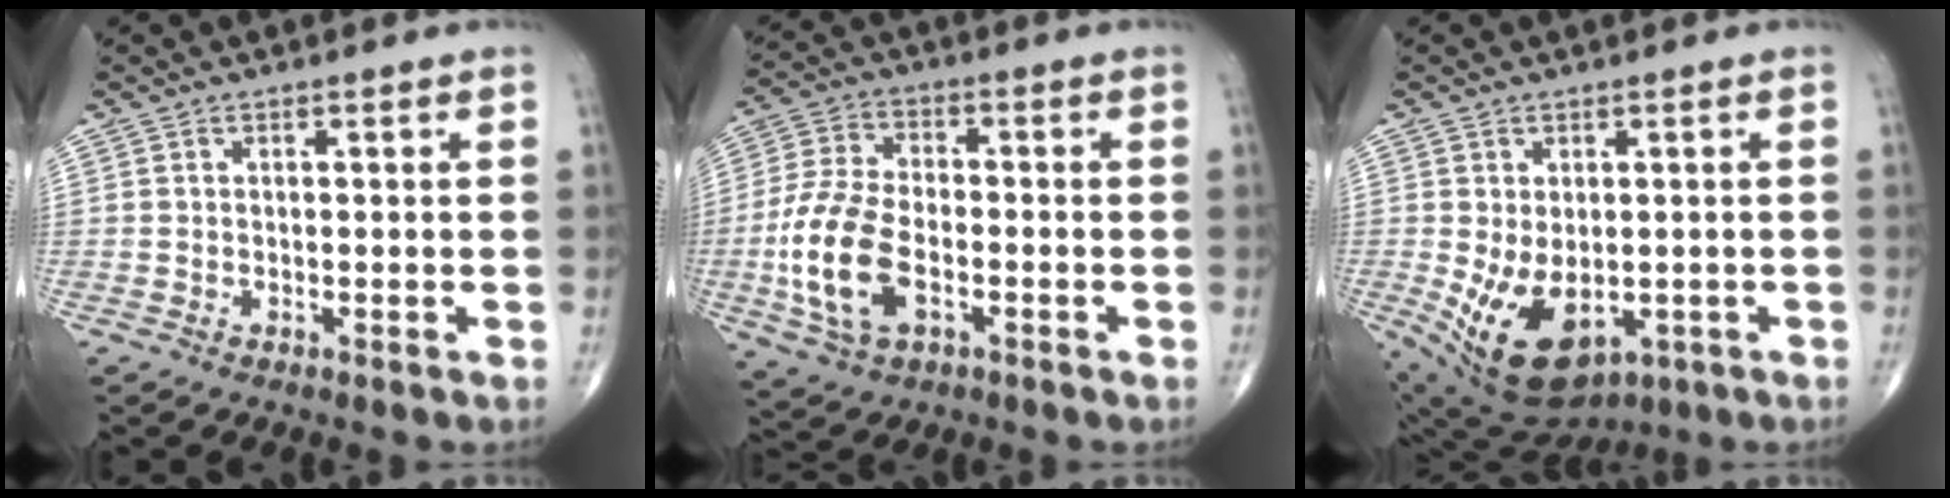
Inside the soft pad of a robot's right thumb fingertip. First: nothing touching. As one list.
[{"total": 13.7, "force": [-3.5, 7.6, 10.9], "torque": [-0.229, 0.011, -0.066]}, {"total": 12.7, "force": [-2.9, 7.8, 9.6], "torque": [-0.161, -0.011, -0.021]}]